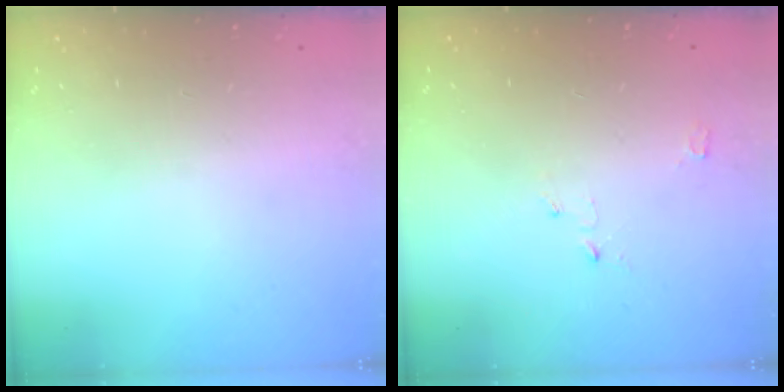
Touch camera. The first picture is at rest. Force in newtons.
{"total": 2.9, "press": 2.8, "slide": 0.3}